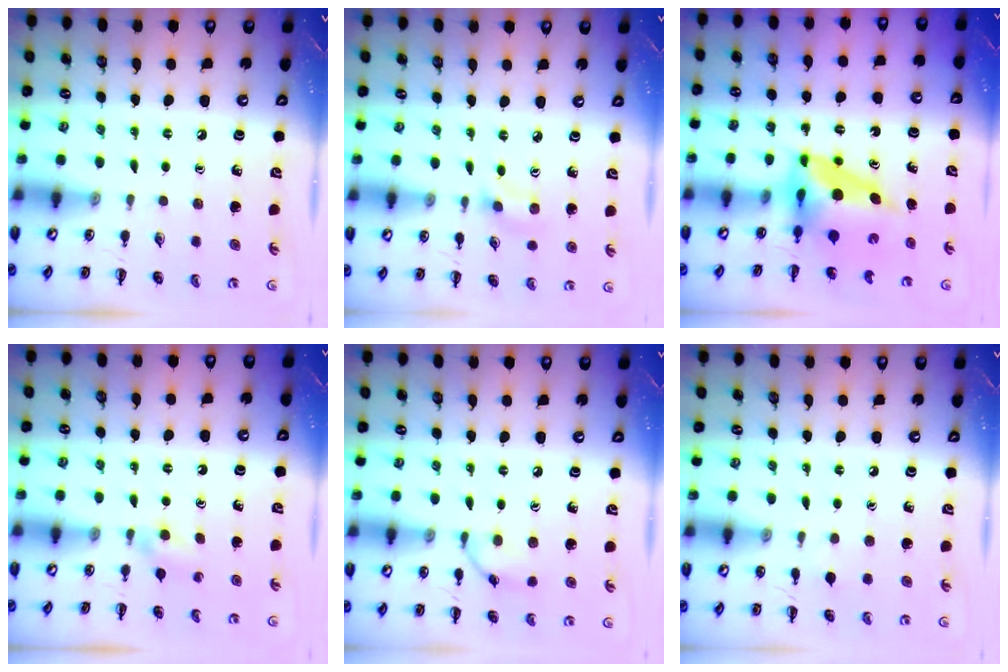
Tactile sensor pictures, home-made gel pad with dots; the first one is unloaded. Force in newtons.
{"total": 1.4, "press": 1.3, "slide": 0.5}
{"total": 6.5, "press": 6.3, "slide": 1.6}
{"total": 2.0, "press": 1.8, "slide": 0.9}
{"total": 7.4, "press": 7.3, "slide": 0.9}
{"total": 3.7, "press": 3.5, "slide": 1.3}